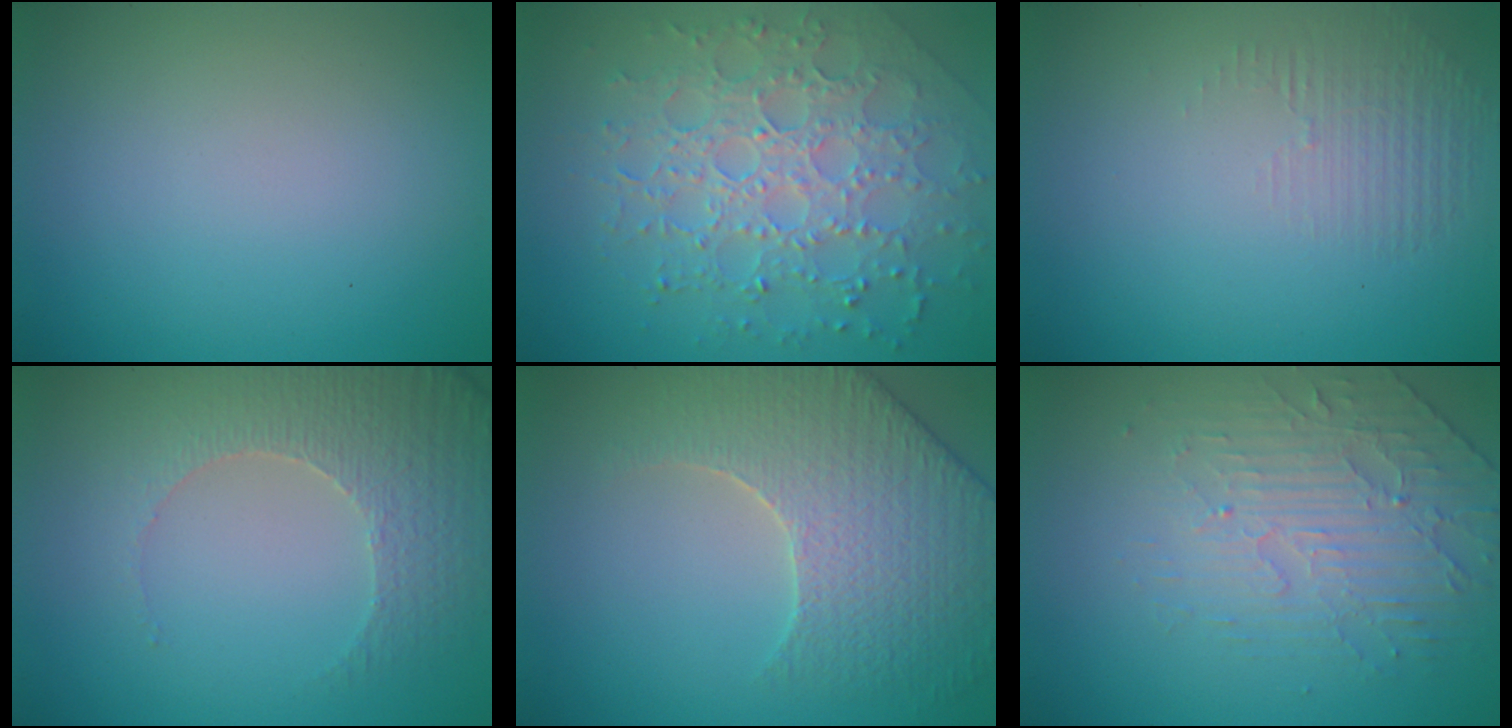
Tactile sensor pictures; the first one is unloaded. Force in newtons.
{"total": 7.6, "press": 5.4, "slide": 5.3}
{"total": 1.4, "press": 0.1, "slide": 1.4}
{"total": 3.8, "press": 3.6, "slide": 1.2}
{"total": 5.7, "press": 5.2, "slide": 2.1}
{"total": 4.6, "press": 3.2, "slide": 3.2}